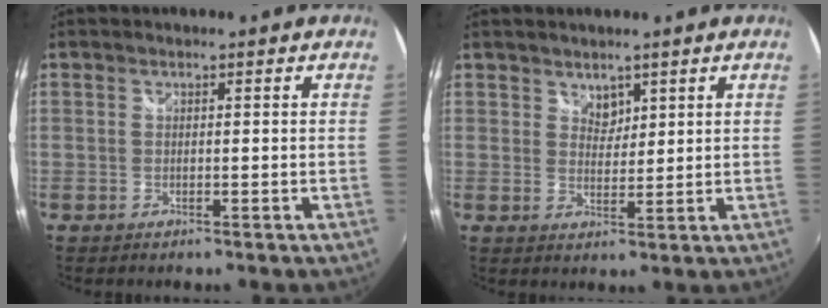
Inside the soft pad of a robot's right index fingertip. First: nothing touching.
{"total": 2.8, "force": [2.1, 1.7, 0.7], "torque": [-0.004, 0.002, 0.038]}